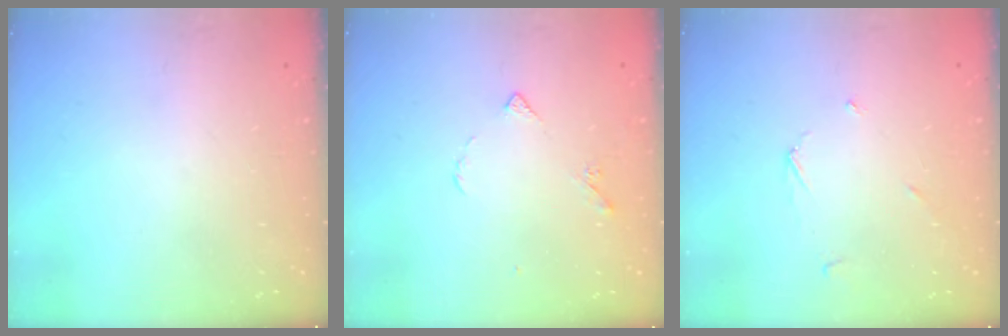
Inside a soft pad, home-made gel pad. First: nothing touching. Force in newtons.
{"total": 4.3, "press": 4.3, "slide": 0.7}
{"total": 2.5, "press": 2.5, "slide": 0.2}